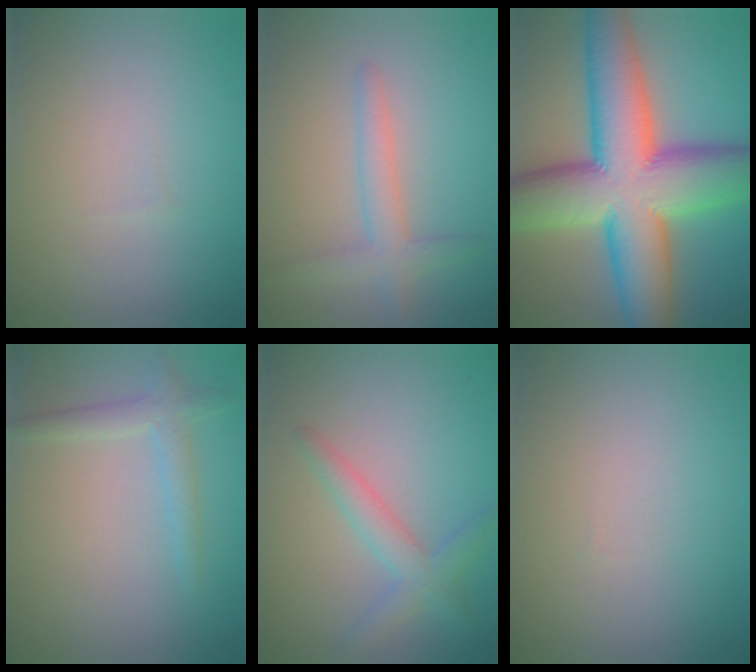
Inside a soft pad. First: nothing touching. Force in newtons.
{"total": 2.7, "press": 2.6, "slide": 0.1}
{"total": 15.7, "press": 15.7, "slide": 0.5}
{"total": 2.1, "press": 2.1, "slide": 0.1}
{"total": 2.7, "press": 2.7, "slide": 0.1}
{"total": 0.0}